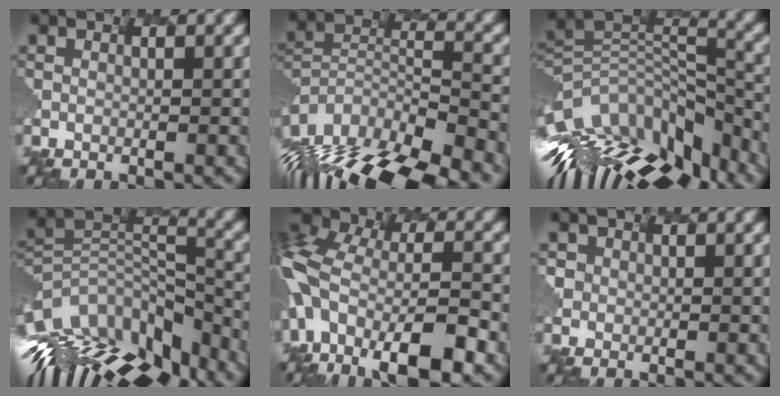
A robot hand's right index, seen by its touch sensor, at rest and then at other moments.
{"total": 16.1, "force": [-13.1, 5.6, 7.5], "torque": [-0.177, -0.011, -0.170]}
{"total": 11.8, "force": [-7.3, 5.1, 7.6], "torque": [-0.187, 0.005, -0.098]}
{"total": 12.2, "force": [-8.8, 5.2, 6.7], "torque": [-0.190, 0.000, -0.121]}
{"total": 12.8, "force": [-6.0, 6.9, 9.0], "torque": [-0.246, -0.025, -0.078]}
{"total": 1.3, "force": [-0.1, 0.2, -1.3], "torque": [-0.007, -0.014, 0.021]}